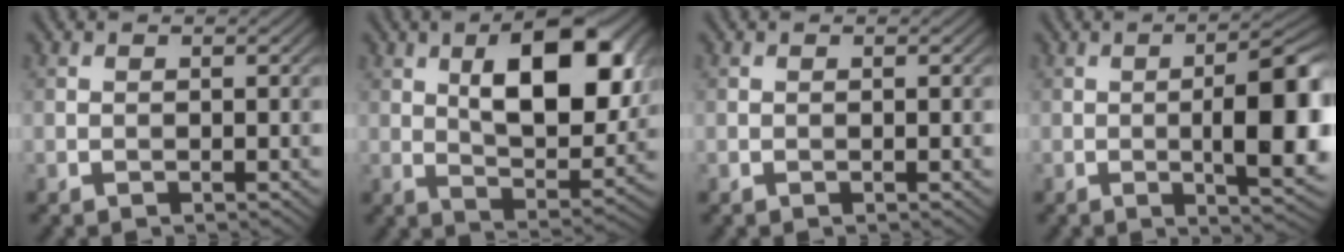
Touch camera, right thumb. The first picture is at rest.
{"total": 13.1, "force": [4.0, 6.2, 10.8], "torque": [-0.156, -0.004, 0.065]}
{"total": 0.0}
{"total": 10.6, "force": [-1.0, 3.2, 10.1], "torque": [-0.147, 0.002, -0.016]}